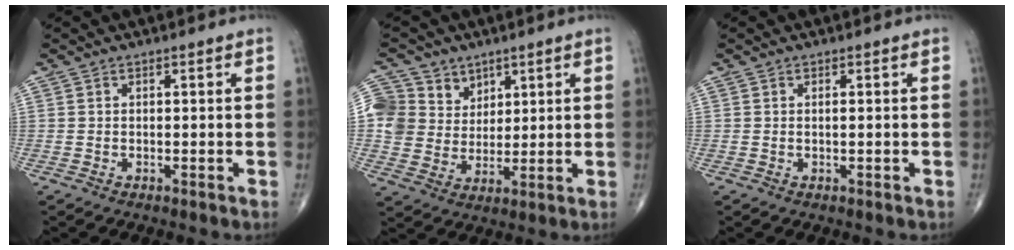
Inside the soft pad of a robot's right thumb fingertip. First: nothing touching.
{"total": 9.9, "force": [4.8, 8.4, 2.1], "torque": [-0.010, -0.020, 0.096]}
{"total": 0.5, "force": [0.1, 0.0, 0.5], "torque": [-0.008, -0.001, 0.002]}